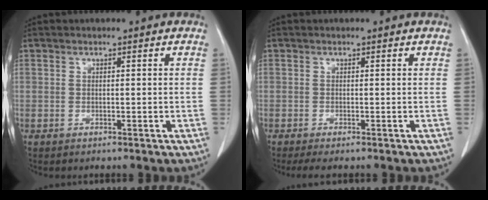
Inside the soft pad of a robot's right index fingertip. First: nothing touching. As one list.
[{"total": 2.6, "force": [-2.1, 0.2, 1.6], "torque": [-0.020, -0.004, -0.030]}]